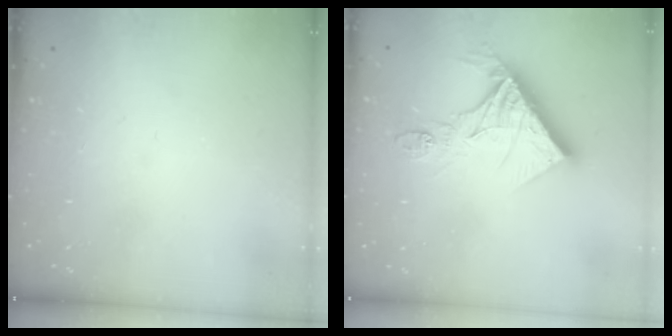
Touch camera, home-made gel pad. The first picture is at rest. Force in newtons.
{"total": 16.2, "press": 16.1, "slide": 1.6}